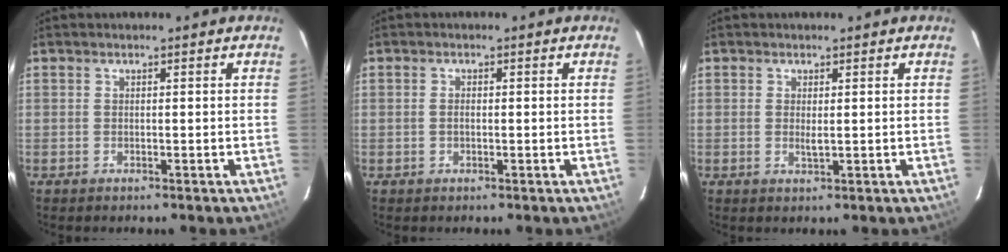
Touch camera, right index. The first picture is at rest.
{"total": 1.6, "force": [0.0, 1.0, 1.3], "torque": [-0.024, 0.003, -0.001]}
{"total": 1.8, "force": [0.1, 0.6, 1.7], "torque": [-0.033, -0.003, 0.003]}